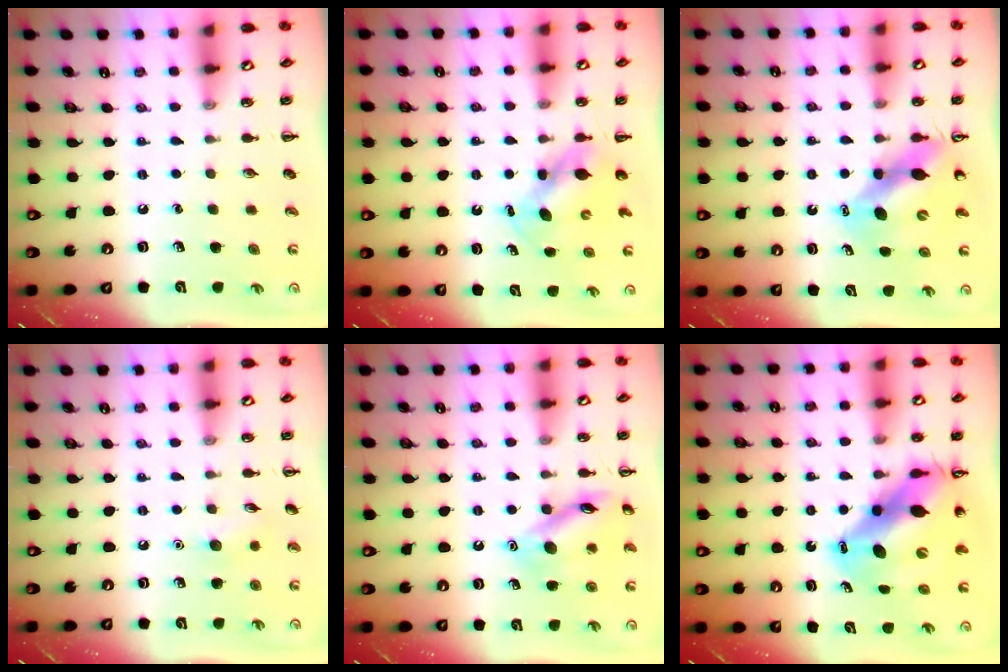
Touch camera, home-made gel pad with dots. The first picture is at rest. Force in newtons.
{"total": 6.0, "press": 5.9, "slide": 1.0}
{"total": 10.7, "press": 10.2, "slide": 3.1}
{"total": 5.6, "press": 5.4, "slide": 1.3}
{"total": 14.1, "press": 14.0, "slide": 1.1}
{"total": 15.4, "press": 14.7, "slide": 4.6}